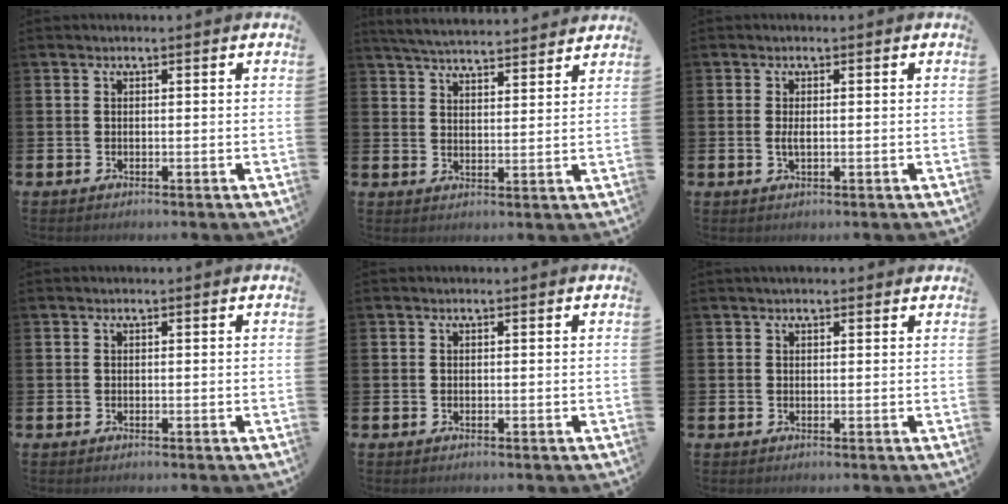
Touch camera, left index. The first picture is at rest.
{"total": 5.0, "force": [4.9, 0.2, 0.6], "torque": [-0.030, -0.031, 0.088]}
{"total": 1.5, "force": [0.0, 0.5, 1.4], "torque": [-0.025, 0.001, -0.002]}
{"total": 0.0}
{"total": 0.0}
{"total": 1.0, "force": [0.9, 0.3, 0.3], "torque": [0.005, 0.000, 0.014]}